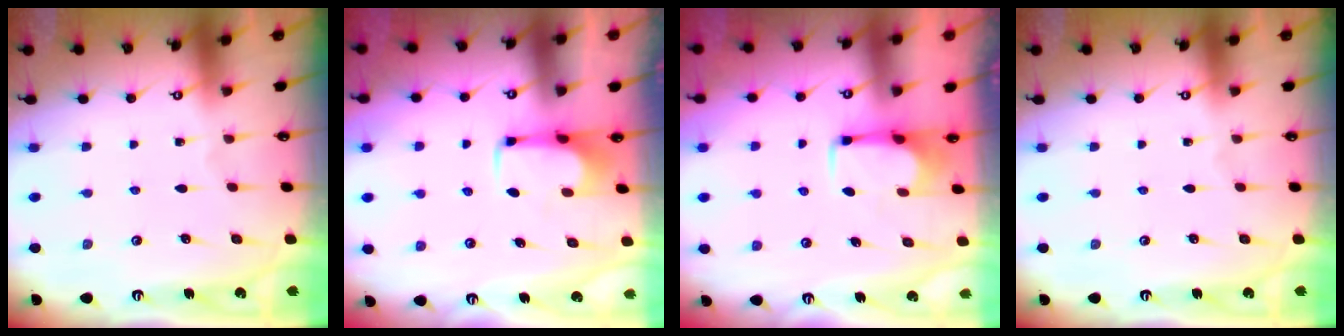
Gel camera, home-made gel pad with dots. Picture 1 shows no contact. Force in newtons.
{"total": 2.0, "press": 2.0, "slide": 0.2}
{"total": 2.8, "press": 2.8, "slide": 0.4}
{"total": 0.0}